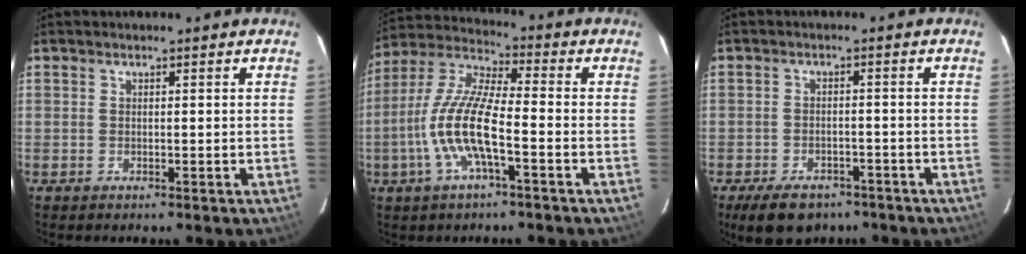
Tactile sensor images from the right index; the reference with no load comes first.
{"total": 12.6, "force": [-3.9, 2.7, 11.7], "torque": [-0.246, 0.002, -0.081]}
{"total": 9.9, "force": [-7.2, 5.0, 4.6], "torque": [-0.105, -0.007, -0.103]}